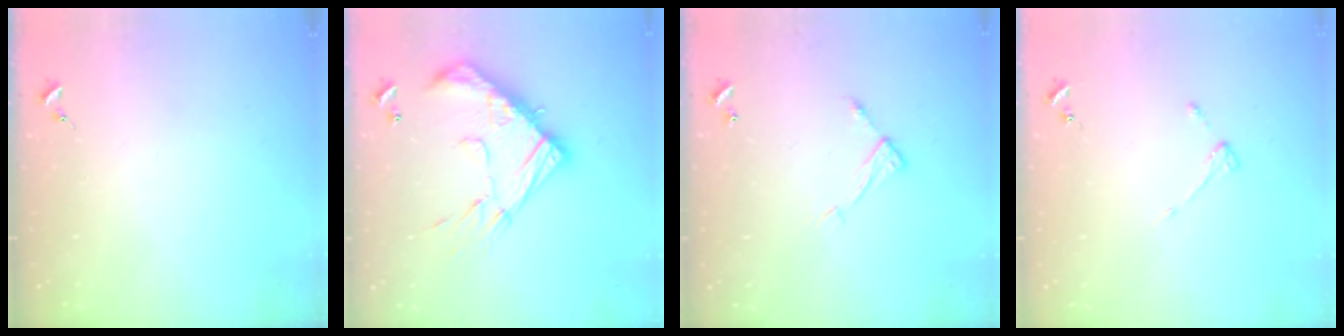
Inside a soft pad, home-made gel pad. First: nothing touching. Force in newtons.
{"total": 20.3, "press": 20.3, "slide": 1.7}
{"total": 6.3, "press": 6.3, "slide": 0.4}
{"total": 3.0, "press": 3.0, "slide": 0.4}